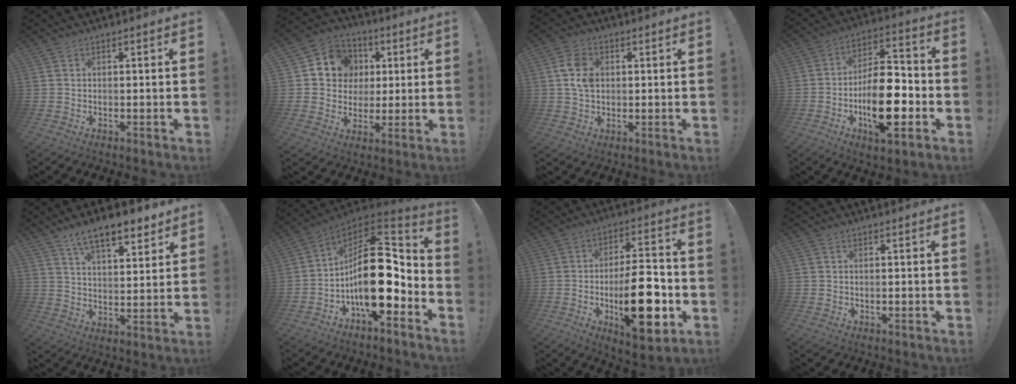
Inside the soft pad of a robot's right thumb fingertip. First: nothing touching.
{"total": 10.8, "force": [2.0, 10.0, 3.5], "torque": [-0.050, -0.002, 0.047]}
{"total": 8.5, "force": [1.6, 6.3, 5.5], "torque": [-0.105, 0.010, 0.032]}
{"total": 19.0, "force": [-5.8, 8.2, 16.1], "torque": [-0.277, 0.031, -0.089]}
{"total": 11.3, "force": [7.9, 4.1, 6.9], "torque": [-0.104, -0.045, 0.138]}
{"total": 22.2, "force": [-2.3, 10.8, 19.2], "torque": [-0.325, 0.020, -0.030]}
{"total": 21.6, "force": [-5.0, 8.8, 19.1], "torque": [-0.297, 0.014, -0.070]}
{"total": 0.6, "force": [-0.2, 0.1, 0.6], "torque": [-0.011, 0.000, -0.003]}